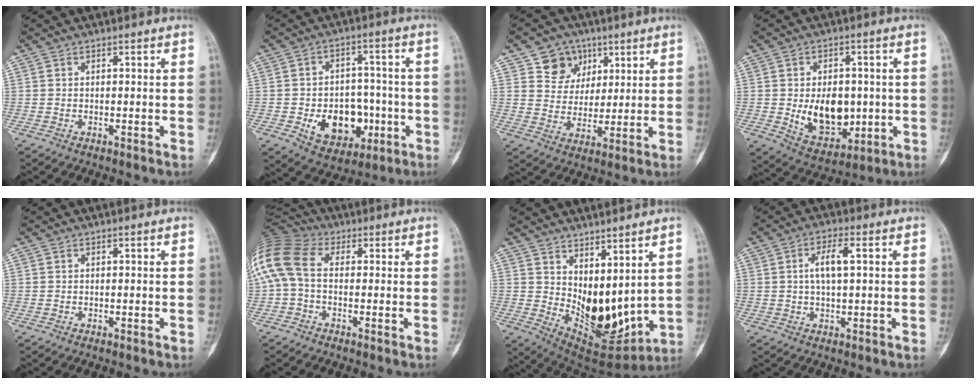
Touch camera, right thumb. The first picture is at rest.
{"total": 13.3, "force": [-3.6, 9.6, 8.4], "torque": [-0.083, 0.026, -0.040]}
{"total": 8.5, "force": [4.4, 7.0, 1.9], "torque": [0.009, -0.021, 0.077]}
{"total": 12.3, "force": [-0.8, 8.1, 9.1], "torque": [-0.100, -0.011, 0.006]}
{"total": 0.0}
{"total": 13.9, "force": [0.9, 8.8, 10.6], "torque": [-0.253, 0.030, 0.003]}
{"total": 14.5, "force": [5.2, 7.2, 11.5], "torque": [-0.148, -0.053, 0.119]}
{"total": 5.5, "force": [1.0, 1.8, 5.0], "torque": [-0.098, 0.008, 0.016]}